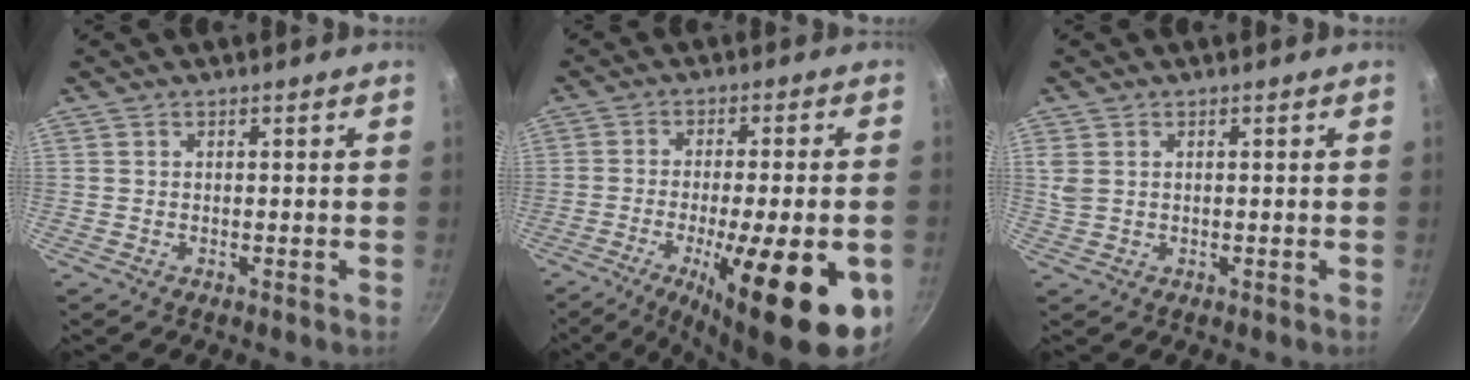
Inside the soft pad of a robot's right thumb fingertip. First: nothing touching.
{"total": 21.7, "force": [-8.0, 5.9, 19.3], "torque": [-0.267, 0.000, -0.114]}
{"total": 2.4, "force": [0.8, 1.8, 1.5], "torque": [-0.027, 0.001, 0.020]}